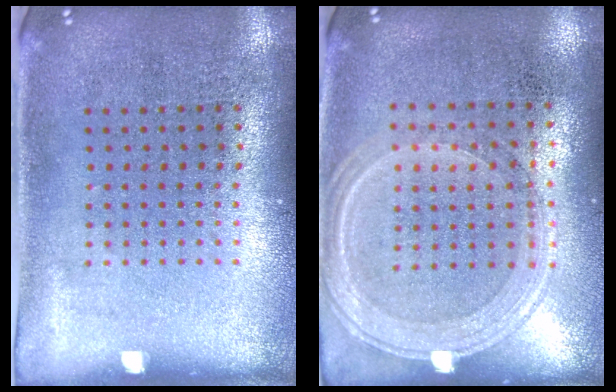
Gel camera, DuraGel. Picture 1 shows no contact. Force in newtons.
{"total": 1.3, "press": 1.2, "slide": 0.4}